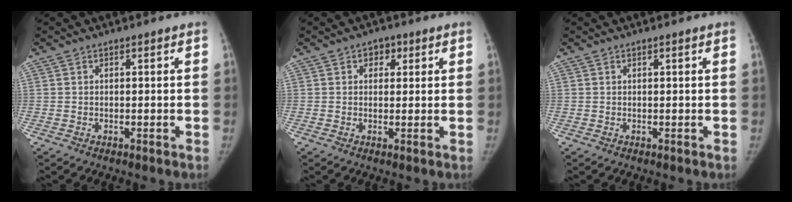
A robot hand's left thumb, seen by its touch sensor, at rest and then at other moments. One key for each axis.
{"total": 3.1, "fx": 1.4, "fy": 2.3, "fz": 1.5, "tx": 0.003, "ty": -0.001, "tz": 0.014}
{"total": 0.0}